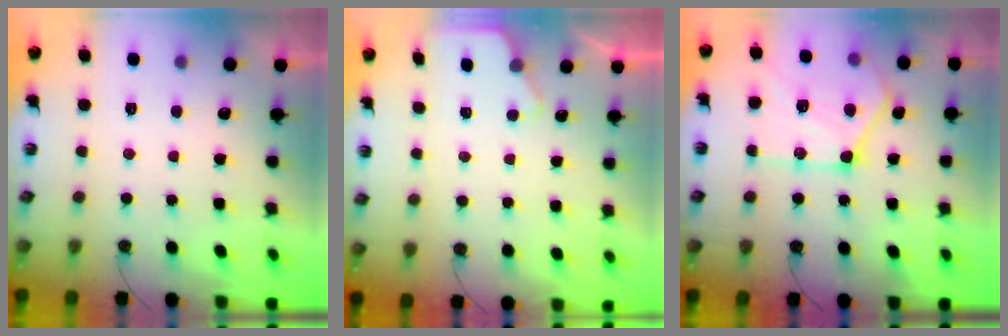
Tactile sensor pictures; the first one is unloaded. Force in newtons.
{"total": 2.2, "press": 2.2, "slide": 0.3}
{"total": 19.2, "press": 19.1, "slide": 1.7}